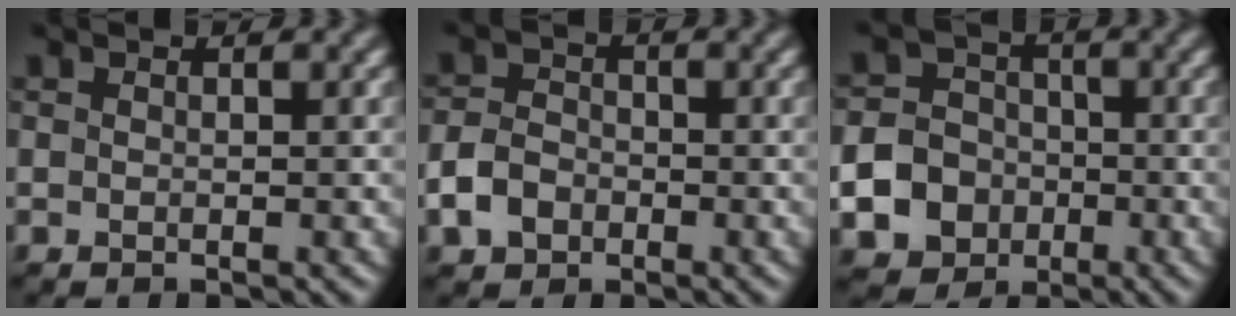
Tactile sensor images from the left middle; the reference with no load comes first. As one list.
[{"total": 3.4, "force": [-1.9, 2.4, 1.5], "torque": [-0.033, 0.004, -0.043]}, {"total": 13.4, "force": [-5.5, 11.9, 2.5], "torque": [-0.086, -0.040, -0.110]}]